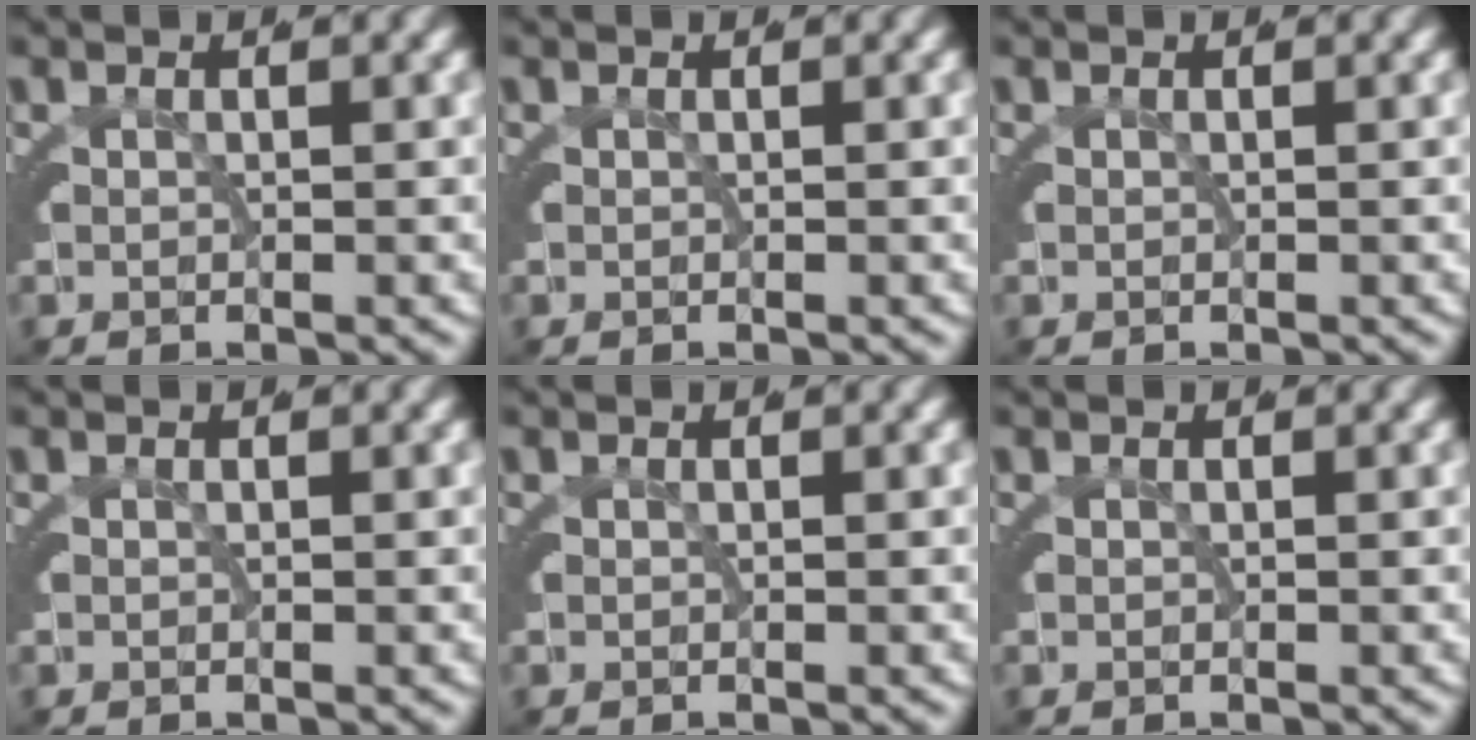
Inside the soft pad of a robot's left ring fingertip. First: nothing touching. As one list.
[{"total": 0.0}, {"total": 0.0}, {"total": 0.0}, {"total": 0.0}, {"total": 0.0}]